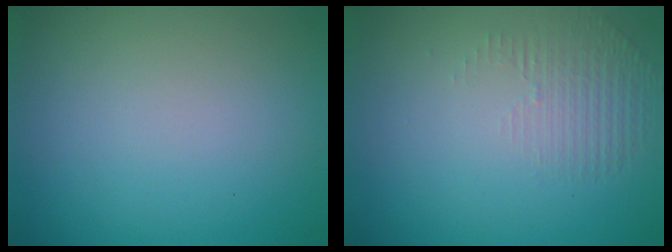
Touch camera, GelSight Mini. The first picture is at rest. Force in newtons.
{"total": 1.4, "press": 0.3, "slide": 1.4}